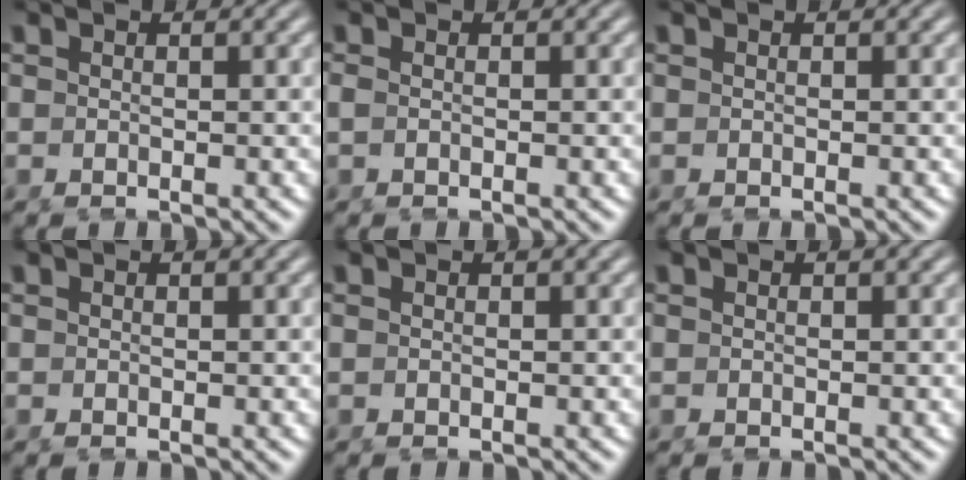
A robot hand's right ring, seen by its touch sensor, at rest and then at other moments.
{"total": 0.6, "force": [-0.4, 0.2, 0.4], "torque": [-0.013, -0.004, -0.003]}
{"total": 0.0}
{"total": 0.0}
{"total": 0.0}
{"total": 0.0}